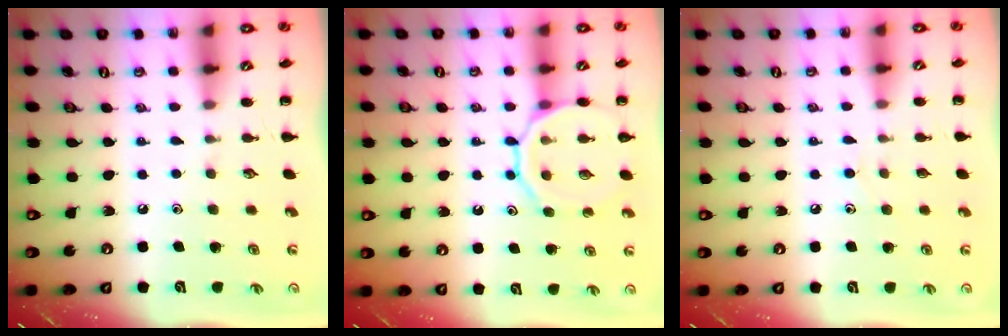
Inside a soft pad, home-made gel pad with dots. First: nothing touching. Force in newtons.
{"total": 13.0, "press": 12.9, "slide": 1.5}
{"total": 5.0, "press": 4.6, "slide": 1.8}